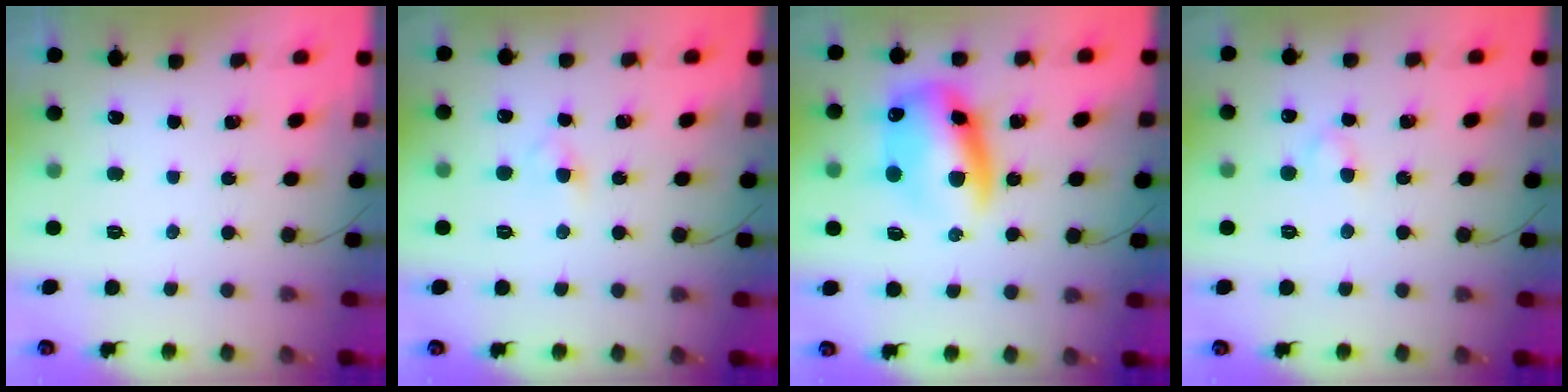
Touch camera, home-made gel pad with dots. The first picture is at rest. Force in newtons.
{"total": 2.5, "press": 2.4, "slide": 0.6}
{"total": 13.4, "press": 13.2, "slide": 2.7}
{"total": 2.7, "press": 2.5, "slide": 1.2}